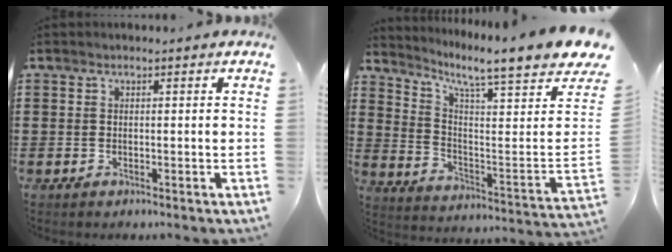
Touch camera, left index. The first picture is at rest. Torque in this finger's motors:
{"motor_torque": [0.26, 0.34, 0.70, 0.20]}